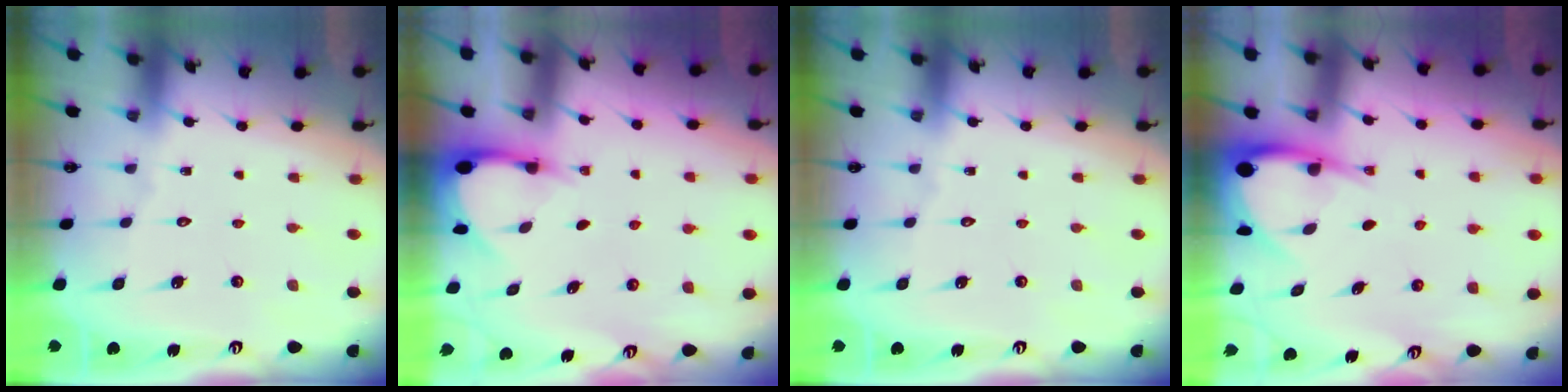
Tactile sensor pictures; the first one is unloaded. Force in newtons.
{"total": 3.3, "press": 3.3, "slide": 0.2}
{"total": 0.0}
{"total": 7.2, "press": 7.1, "slide": 1.0}